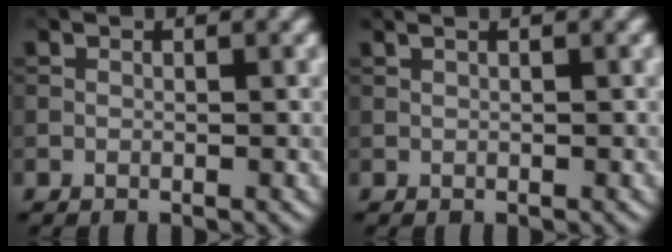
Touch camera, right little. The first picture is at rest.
{"total": 2.3, "force": [1.2, 1.1, 1.7], "torque": [-0.014, 0.014, -0.005]}